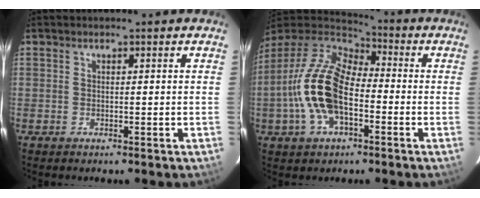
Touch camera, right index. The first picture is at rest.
{"total": 16.6, "force": [-3.7, 8.8, 13.5], "torque": [-0.277, 0.005, -0.073]}